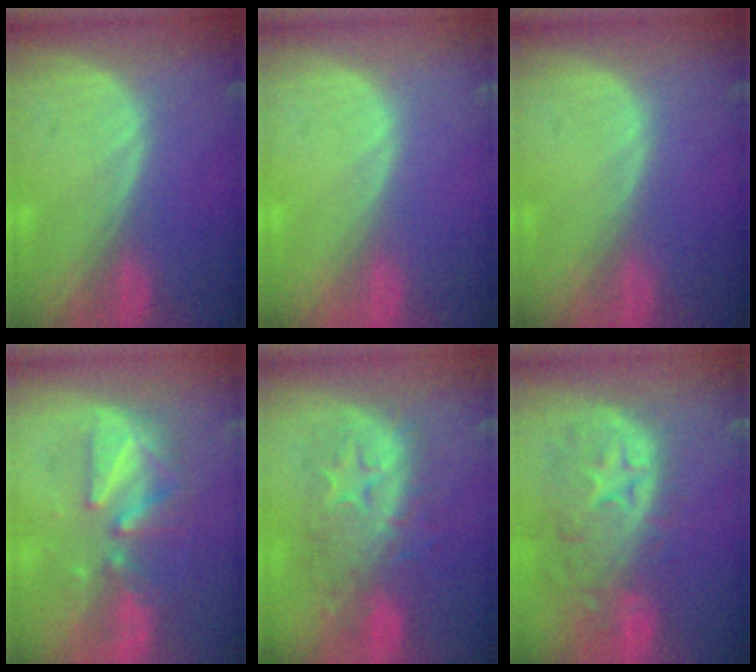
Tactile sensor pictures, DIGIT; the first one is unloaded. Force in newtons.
{"total": 0.0}
{"total": 0.0}
{"total": 8.3, "press": 8.1, "slide": 1.9}
{"total": 9.0, "press": 9.0, "slide": 0.3}
{"total": 11.9, "press": 10.1, "slide": 6.3}